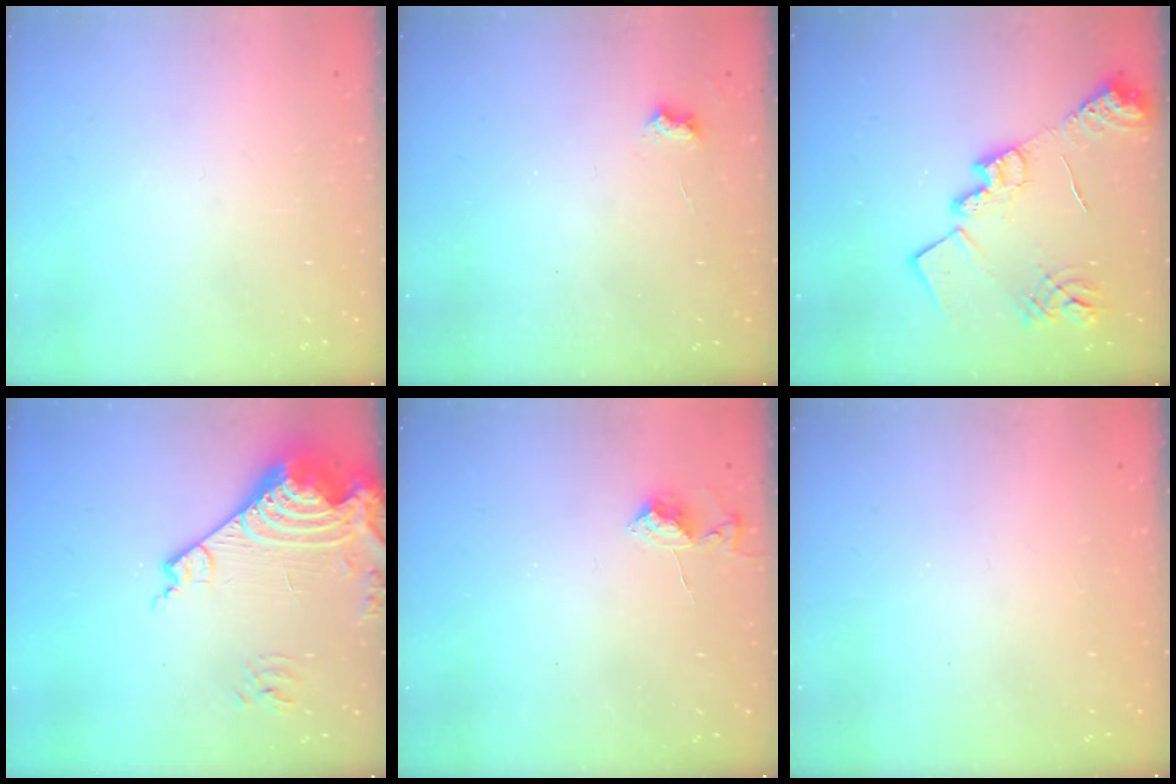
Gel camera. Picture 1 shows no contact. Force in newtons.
{"total": 3.9, "press": 3.9, "slide": 0.5}
{"total": 16.9, "press": 16.9, "slide": 1.4}
{"total": 17.7, "press": 17.5, "slide": 2.3}
{"total": 5.0, "press": 4.9, "slide": 0.7}
{"total": 1.1, "press": 1.0, "slide": 0.1}